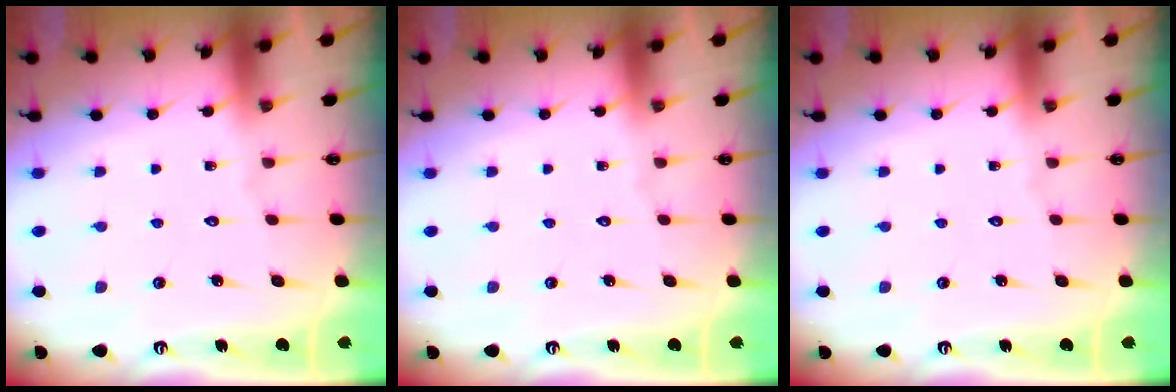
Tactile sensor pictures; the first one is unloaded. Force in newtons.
{"total": 0.0}
{"total": 0.0}